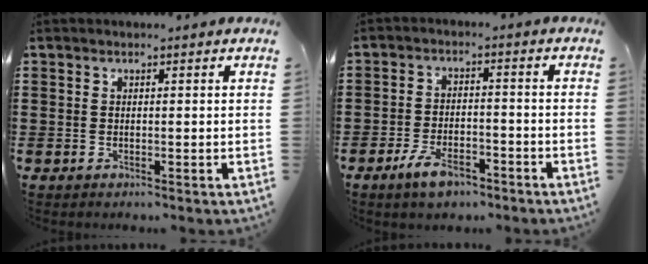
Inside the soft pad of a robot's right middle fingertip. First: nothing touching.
{"total": 5.5, "force": [-3.8, 2.1, 3.3], "torque": [-0.071, 0.005, -0.075]}